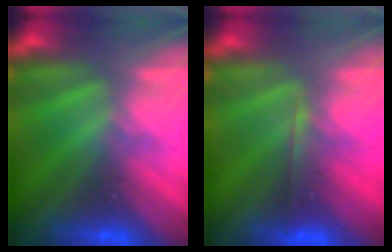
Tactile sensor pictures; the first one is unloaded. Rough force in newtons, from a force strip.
{"total": 1.9}